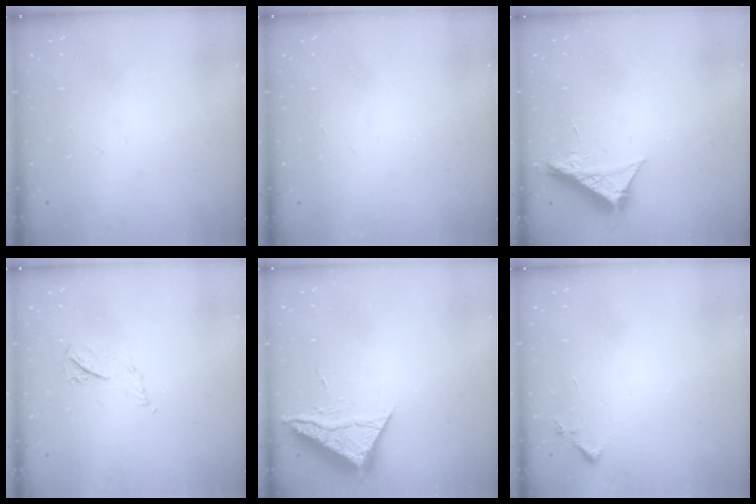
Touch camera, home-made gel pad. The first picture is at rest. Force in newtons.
{"total": 1.5, "press": 1.5, "slide": 0.1}
{"total": 8.9, "press": 8.9, "slide": 0.3}
{"total": 4.4, "press": 4.3, "slide": 0.6}
{"total": 6.0, "press": 5.9, "slide": 0.4}
{"total": 4.9, "press": 4.8, "slide": 0.5}